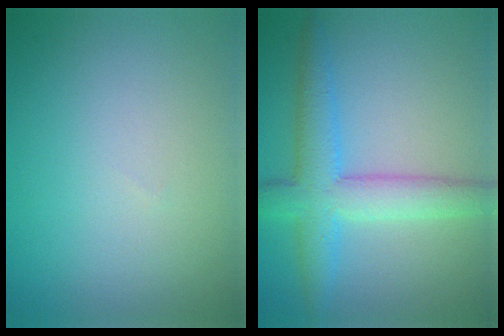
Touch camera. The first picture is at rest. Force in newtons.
{"total": 5.6, "press": 5.6, "slide": 0.0}